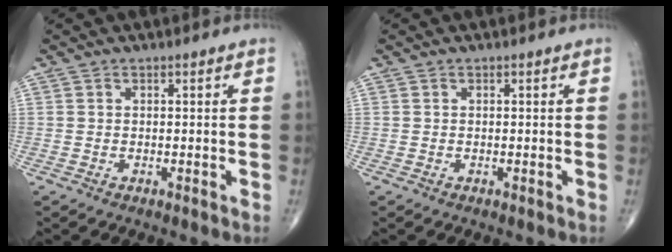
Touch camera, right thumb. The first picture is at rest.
{"total": 0.0}